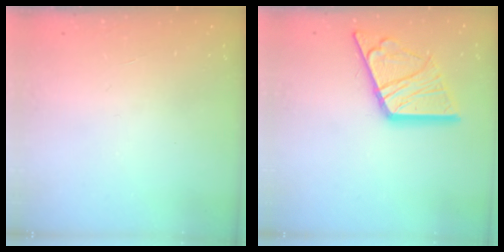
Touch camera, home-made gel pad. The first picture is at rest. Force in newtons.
{"total": 17.5, "press": 17.4, "slide": 1.8}